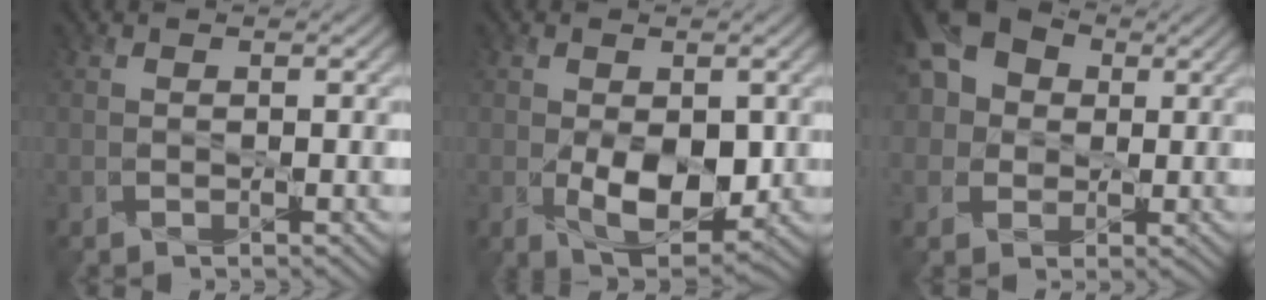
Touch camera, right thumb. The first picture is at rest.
{"total": 6.5, "force": [-0.9, 3.9, 5.1], "torque": [-0.101, -0.020, -0.004]}
{"total": 8.6, "force": [2.4, 7.0, 4.4], "torque": [-0.109, 0.029, 0.022]}